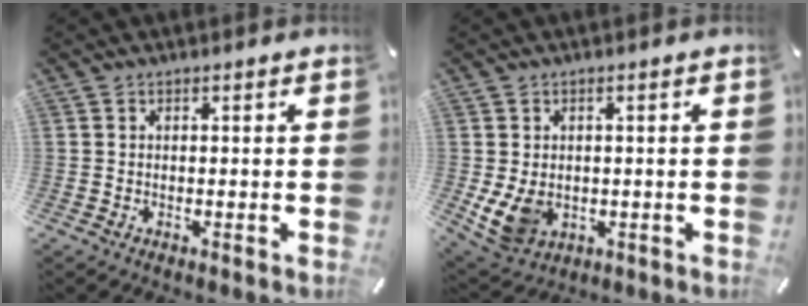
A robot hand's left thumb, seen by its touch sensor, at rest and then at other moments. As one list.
[{"total": 6.8, "force": [-0.2, 5.9, 3.5], "torque": [-0.086, -0.006, -0.004]}]